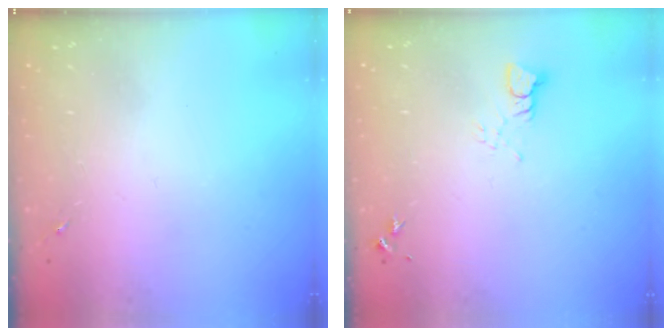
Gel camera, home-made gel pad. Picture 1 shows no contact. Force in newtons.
{"total": 3.3, "press": 3.3, "slide": 0.0}